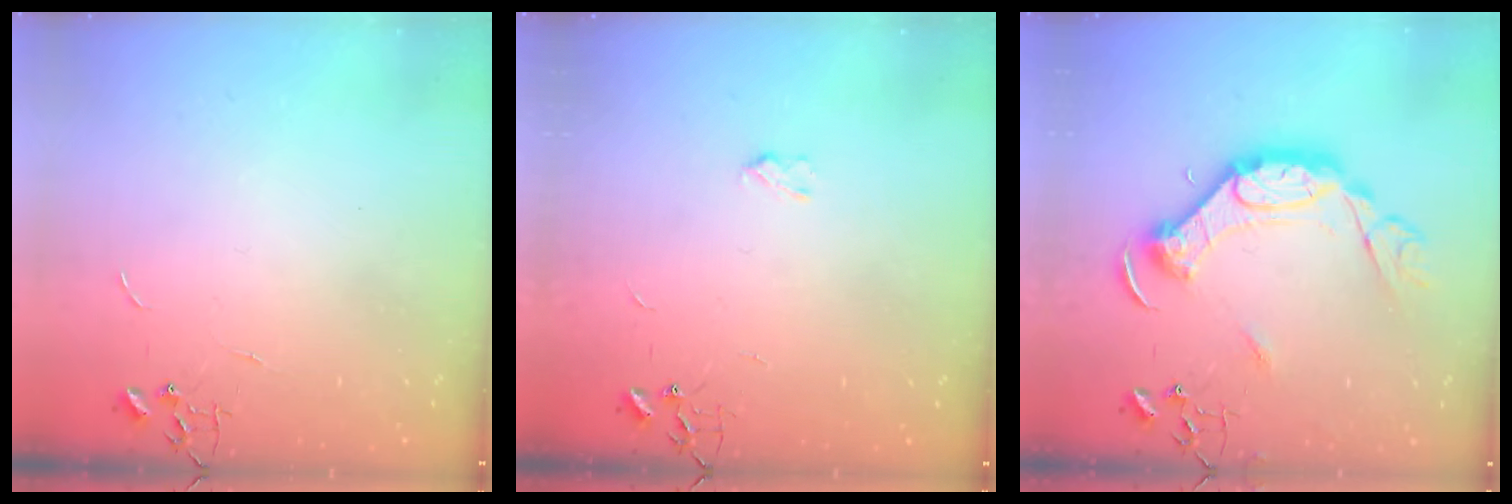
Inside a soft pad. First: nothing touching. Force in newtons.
{"total": 2.6, "press": 2.6, "slide": 0.5}
{"total": 17.5, "press": 17.4, "slide": 1.1}